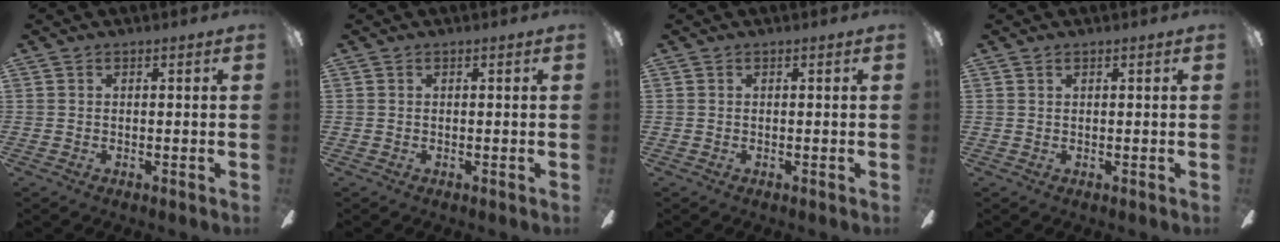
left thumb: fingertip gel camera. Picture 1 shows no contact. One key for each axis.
{"total": 0.0}
{"total": 0.0}
{"total": 0.8, "fx": 0.4, "fy": 0.5, "fz": 0.6, "tx": -0.012, "ty": 0.003, "tz": 0.007}